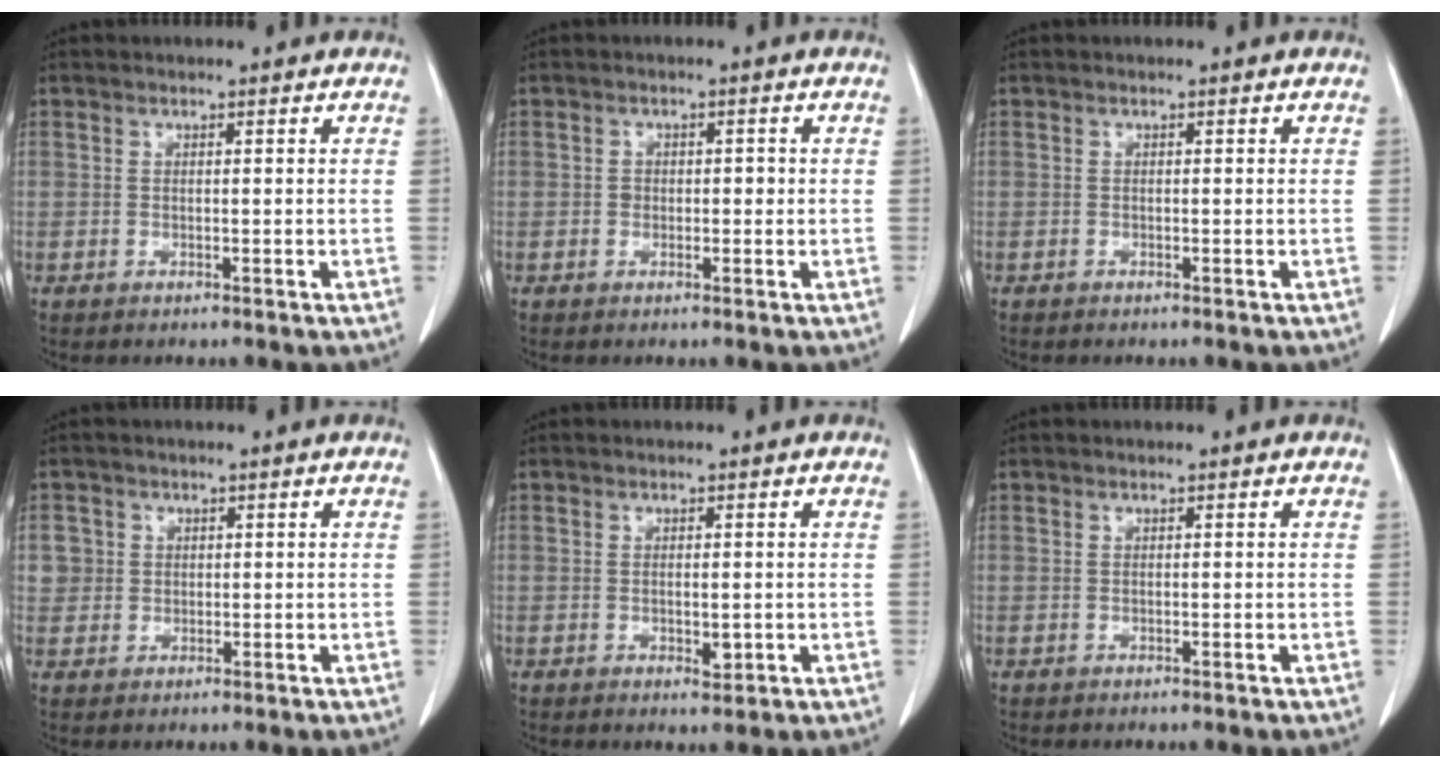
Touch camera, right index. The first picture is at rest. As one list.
[{"total": 2.4, "force": [-0.2, 1.8, 1.4], "torque": [-0.028, 0.016, 0.000]}, {"total": 0.0}, {"total": 4.4, "force": [0.8, 4.3, 0.4], "torque": [0.000, 0.013, 0.021]}, {"total": 2.6, "force": [-0.4, 1.3, 2.2], "torque": [-0.039, -0.004, 0.000]}, {"total": 0.0}]